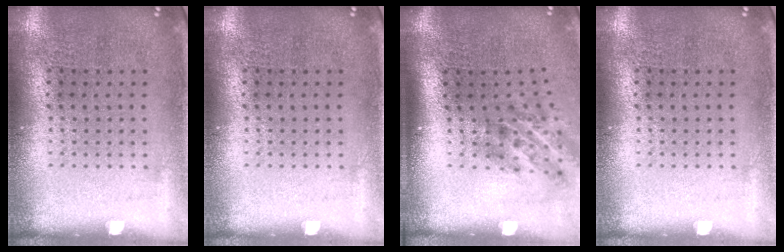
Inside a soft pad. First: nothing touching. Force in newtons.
{"total": 0.0}
{"total": 2.0, "press": 1.3, "slide": 1.5}
{"total": 0.0}